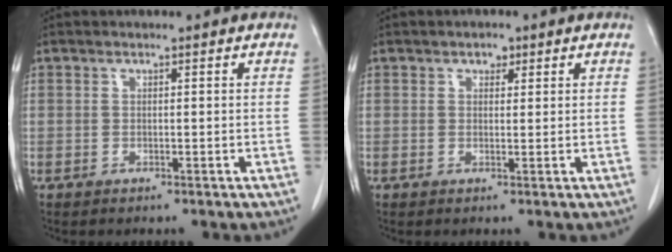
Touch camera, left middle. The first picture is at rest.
{"total": 1.5, "force": [0.9, 1.0, 0.7], "torque": [-0.009, 0.002, 0.013]}